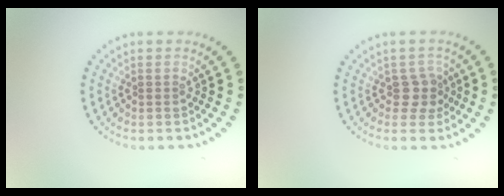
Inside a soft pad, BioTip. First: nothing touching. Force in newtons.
{"total": 2.0, "press": 1.6, "slide": 1.1}